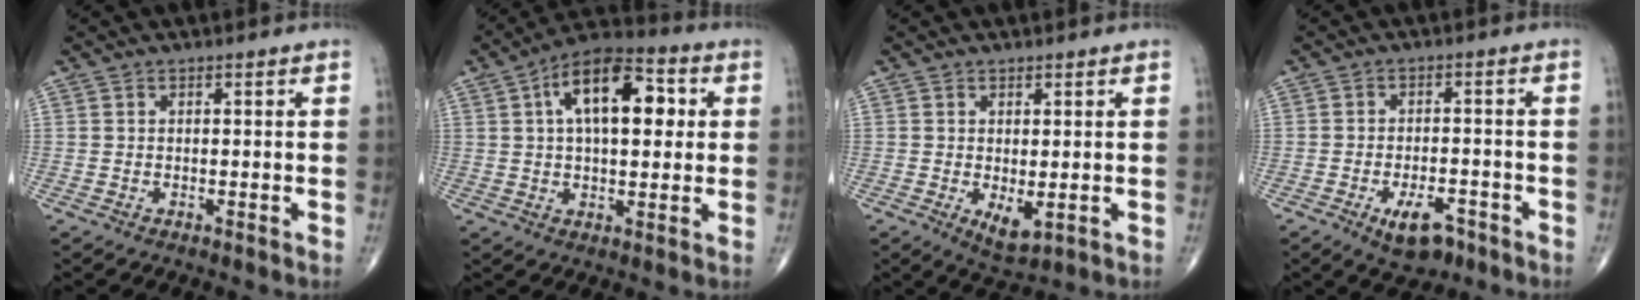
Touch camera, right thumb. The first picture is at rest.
{"total": 16.0, "force": [4.0, 8.0, 13.3], "torque": [-0.191, 0.021, 0.056]}
{"total": 4.1, "force": [-0.6, 1.8, 3.6], "torque": [-0.051, -0.013, 0.001]}
{"total": 7.0, "force": [-3.9, 3.4, 4.7], "torque": [-0.065, 0.017, -0.056]}